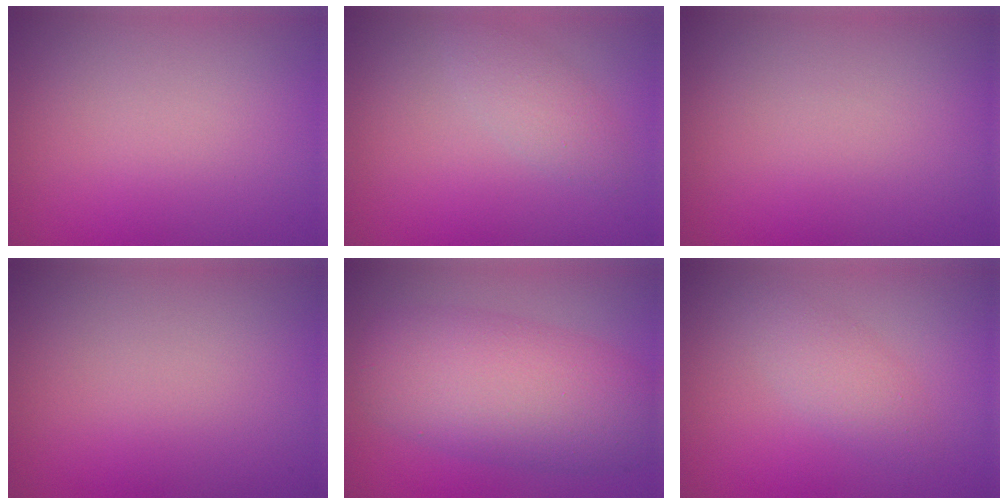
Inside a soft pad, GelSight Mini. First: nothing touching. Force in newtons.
{"total": 1.9, "press": 1.9, "slide": 0.0}
{"total": 0.0}
{"total": 0.0}
{"total": 8.2, "press": 8.2, "slide": 0.2}
{"total": 2.2, "press": 2.2, "slide": 0.0}